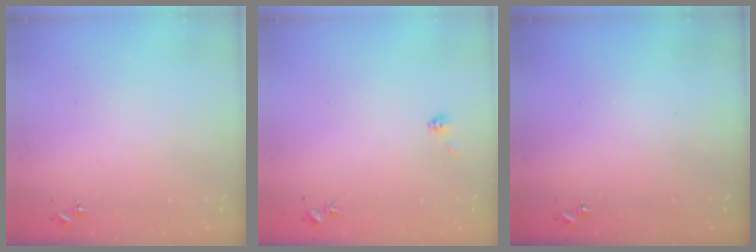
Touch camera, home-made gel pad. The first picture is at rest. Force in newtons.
{"total": 4.1, "press": 4.0, "slide": 1.1}
{"total": 0.0}